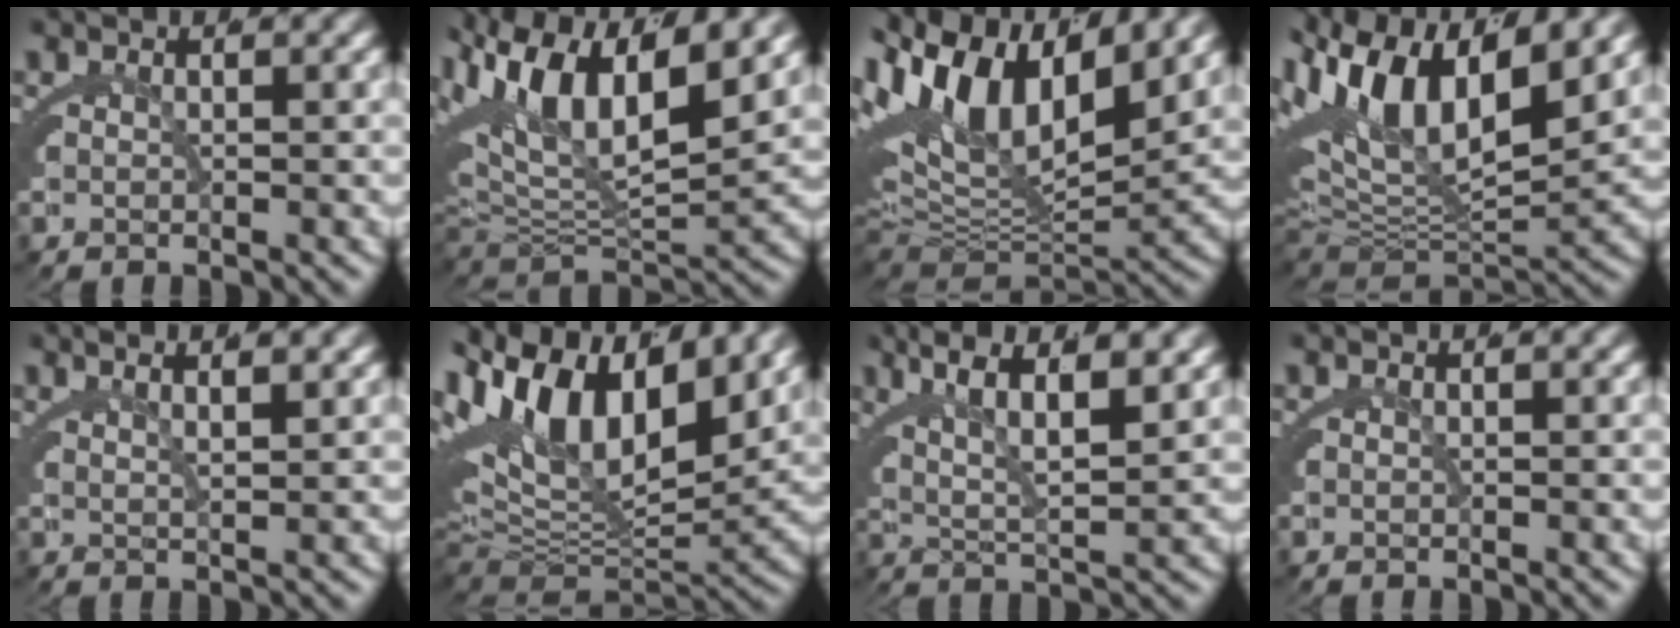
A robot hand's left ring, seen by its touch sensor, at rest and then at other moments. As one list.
[{"total": 10.8, "force": [3.5, 5.5, 8.6], "torque": [-0.168, 0.002, 0.067]}, {"total": 14.1, "force": [4.0, 7.8, 11.0], "torque": [-0.216, -0.006, 0.077]}, {"total": 14.2, "force": [3.8, 8.2, 11.0], "torque": [-0.216, -0.011, 0.073]}, {"total": 3.9, "force": [2.9, 0.5, 2.5], "torque": [-0.022, 0.020, 0.043]}, {"total": 15.6, "force": [4.3, 9.1, 12.0], "torque": [-0.231, -0.009, 0.081]}, {"total": 6.4, "force": [3.6, 1.6, 5.1], "torque": [-0.073, 0.018, 0.056]}, {"total": 0.0}]